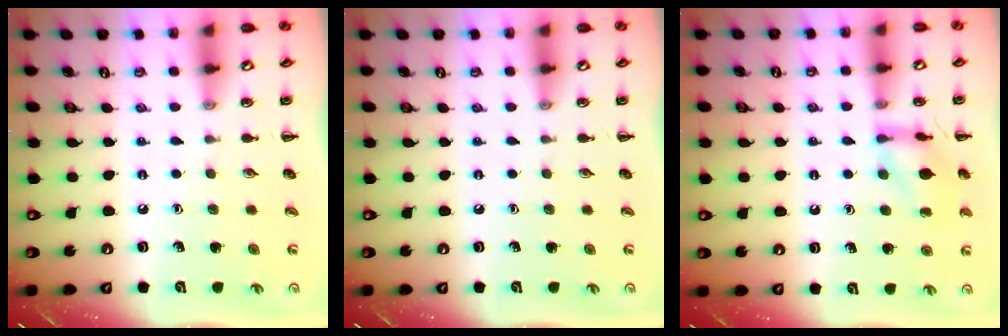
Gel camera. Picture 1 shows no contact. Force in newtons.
{"total": 0.0}
{"total": 11.7, "press": 11.7, "slide": 0.4}